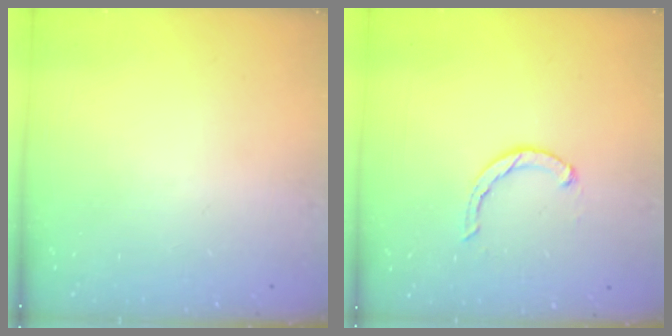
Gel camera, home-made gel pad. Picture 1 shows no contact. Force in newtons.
{"total": 2.5, "press": 2.5, "slide": 0.4}